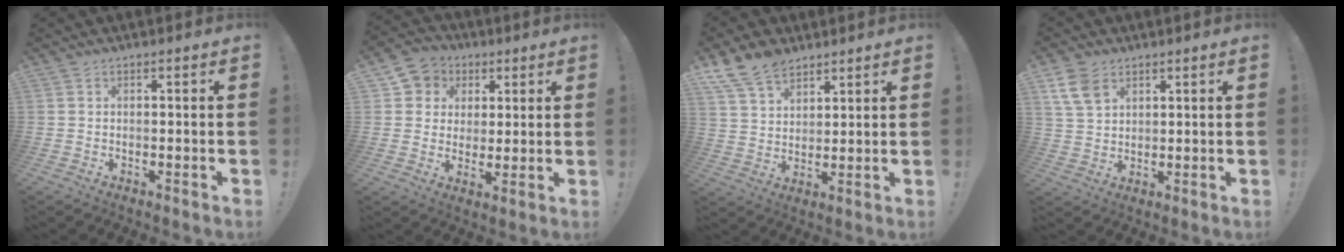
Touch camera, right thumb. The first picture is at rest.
{"total": 7.7, "force": [2.0, 7.3, 1.4], "torque": [-0.016, -0.009, 0.046]}
{"total": 11.3, "force": [8.3, 6.5, 4.0], "torque": [-0.078, -0.045, 0.165]}
{"total": 8.8, "force": [4.8, 6.1, 4.1], "torque": [-0.077, -0.018, 0.096]}